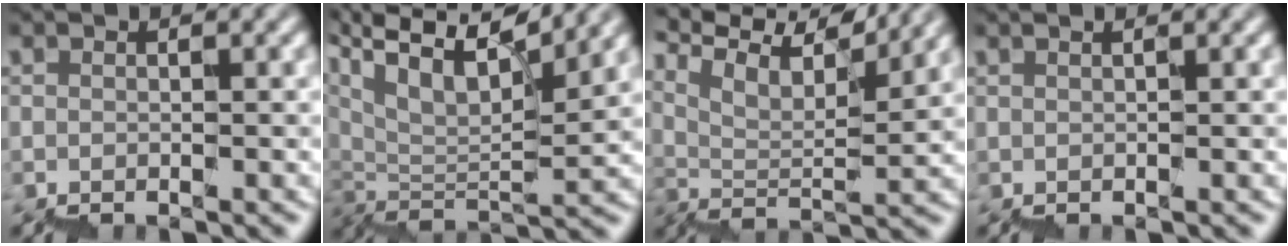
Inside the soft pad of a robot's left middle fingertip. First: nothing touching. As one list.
[{"total": 13.1, "force": [10.2, 3.0, 7.6], "torque": [-0.154, 0.041, 0.154]}, {"total": 9.8, "force": [8.8, 1.0, 4.2], "torque": [-0.080, 0.030, 0.148]}, {"total": 0.5, "force": [0.5, -0.1, 0.1], "torque": [0.002, -0.001, 0.007]}]